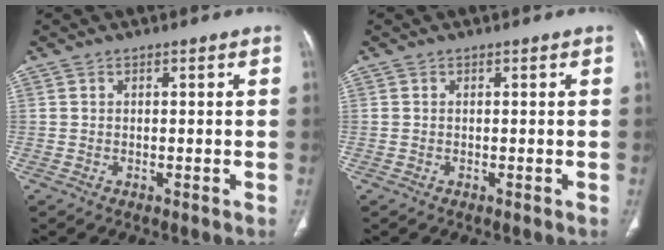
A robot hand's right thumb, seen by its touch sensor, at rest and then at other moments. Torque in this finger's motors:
{"motor_torque": [0.34, 0.17, -0.24, 0.07, 0.03]}